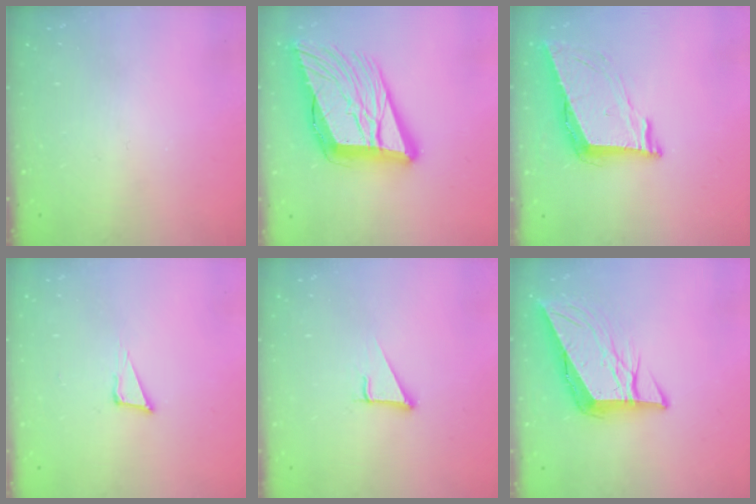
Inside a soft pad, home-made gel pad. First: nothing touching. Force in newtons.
{"total": 23.3, "press": 22.8, "slide": 5.1}
{"total": 8.9, "press": 8.5, "slide": 2.7}
{"total": 3.8, "press": 3.7, "slide": 0.8}
{"total": 2.9, "press": 2.9, "slide": 0.1}
{"total": 8.9, "press": 8.9, "slide": 0.9}